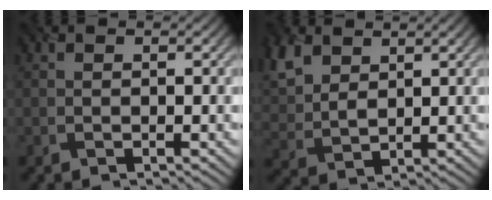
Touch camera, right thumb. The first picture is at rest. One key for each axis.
{"total": 7.3, "fx": 4.3, "fy": 4.2, "fz": 4.1, "tx": -0.137, "ty": 0.017, "tz": 0.089}